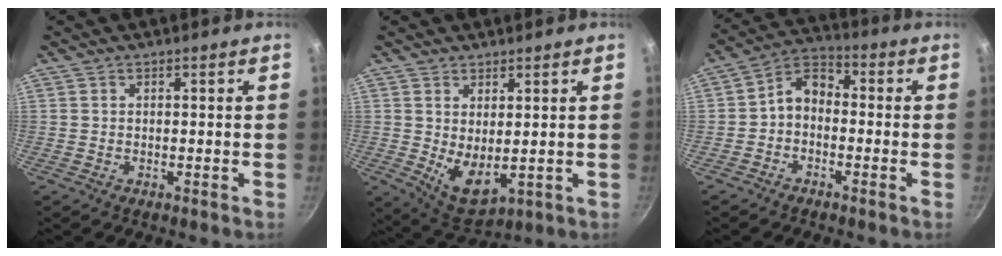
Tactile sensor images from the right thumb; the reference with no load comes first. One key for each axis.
{"total": 7.3, "fx": 1.4, "fy": 3.7, "fz": 6.1, "tx": -0.088, "ty": -0.030, "tz": 0.040}
{"total": 6.1, "fx": -1.5, "fy": 4.3, "fz": 4.1, "tx": -0.062, "ty": 0.040, "tz": -0.043}